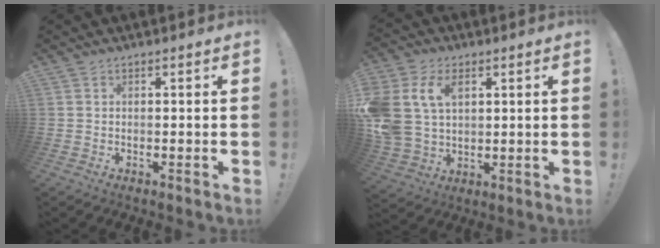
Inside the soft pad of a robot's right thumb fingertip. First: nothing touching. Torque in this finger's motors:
{"motor_torque": [0.50, 0.59, 1.44, 0.70, 0.25]}